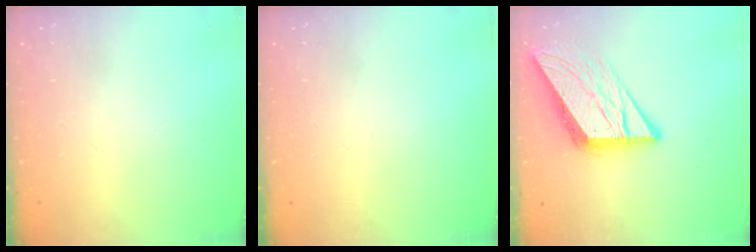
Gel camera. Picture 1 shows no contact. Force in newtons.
{"total": 0.0}
{"total": 11.5, "press": 11.4, "slide": 1.1}